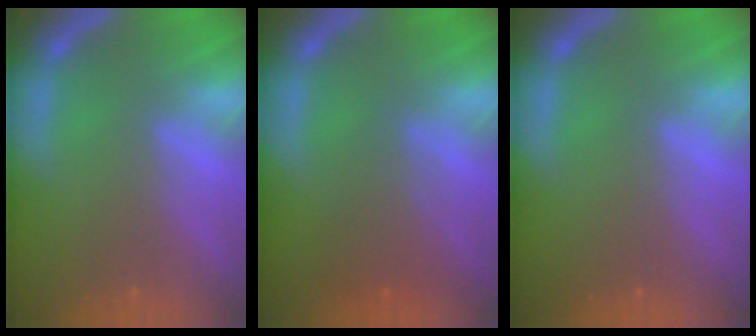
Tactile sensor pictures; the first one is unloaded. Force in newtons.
{"total": 2.9}
{"total": 0.0}